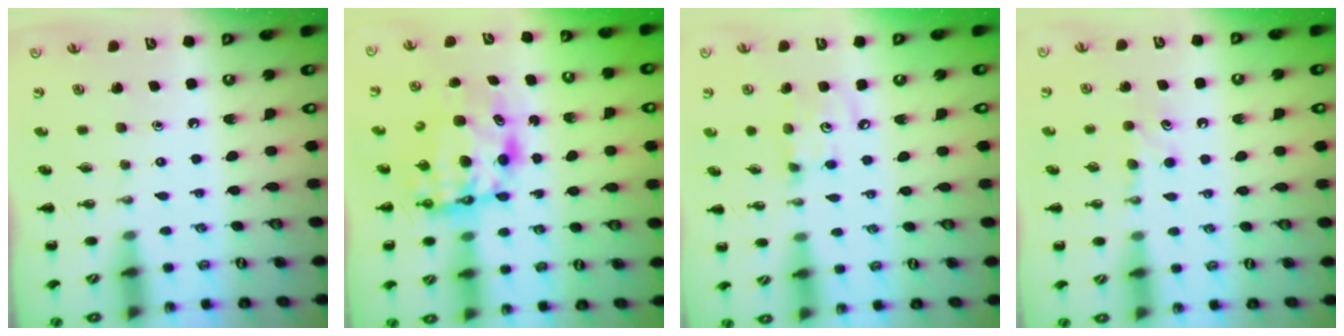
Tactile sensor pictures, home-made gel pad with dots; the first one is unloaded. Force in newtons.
{"total": 6.9, "press": 6.7, "slide": 1.6}
{"total": 4.4, "press": 4.3, "slide": 0.7}
{"total": 6.2, "press": 6.0, "slide": 1.7}